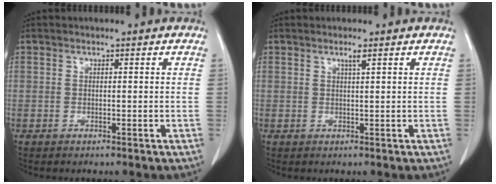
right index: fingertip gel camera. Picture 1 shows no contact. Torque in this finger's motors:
{"motor_torque": [0.01, 0.00, -0.02, 0.00]}